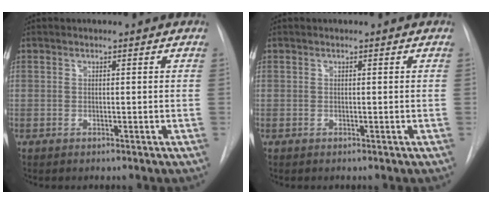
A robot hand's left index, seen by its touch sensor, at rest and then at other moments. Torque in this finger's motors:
{"motor_torque": [-0.01, 0.01, 0.00, 0.00]}